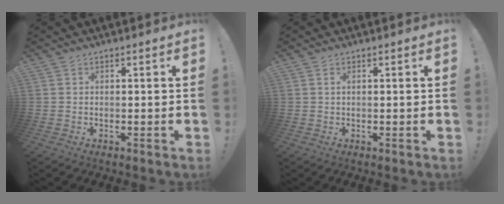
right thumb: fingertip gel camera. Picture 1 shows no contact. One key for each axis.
{"total": 0.9, "fx": 0.2, "fy": 0.1, "fz": 0.8, "tx": -0.022, "ty": 0.004, "tz": 0.004}